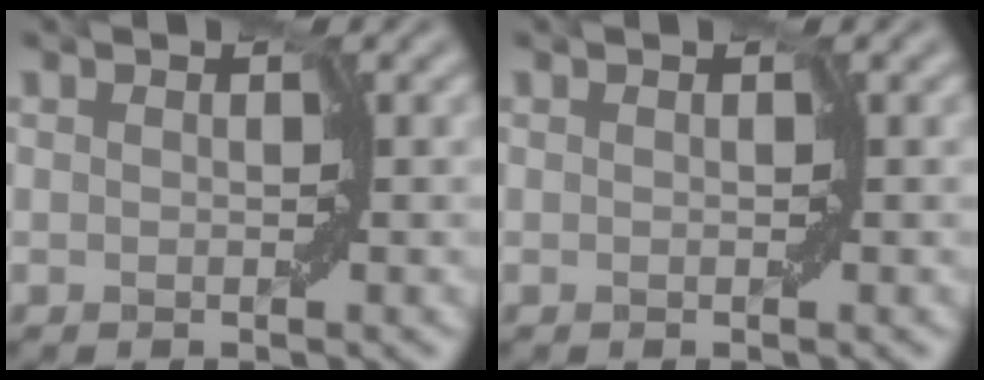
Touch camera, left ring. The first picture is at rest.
{"total": 0.0}